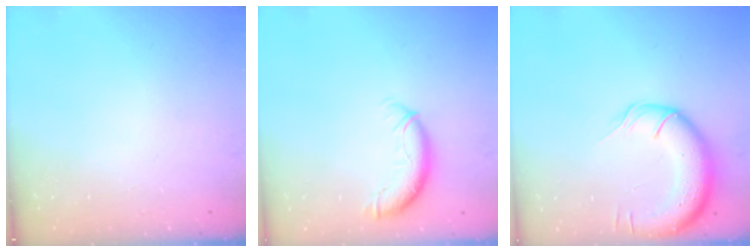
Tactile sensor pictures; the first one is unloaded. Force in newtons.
{"total": 9.8, "press": 9.5, "slide": 2.3}
{"total": 14.6, "press": 14.1, "slide": 3.5}